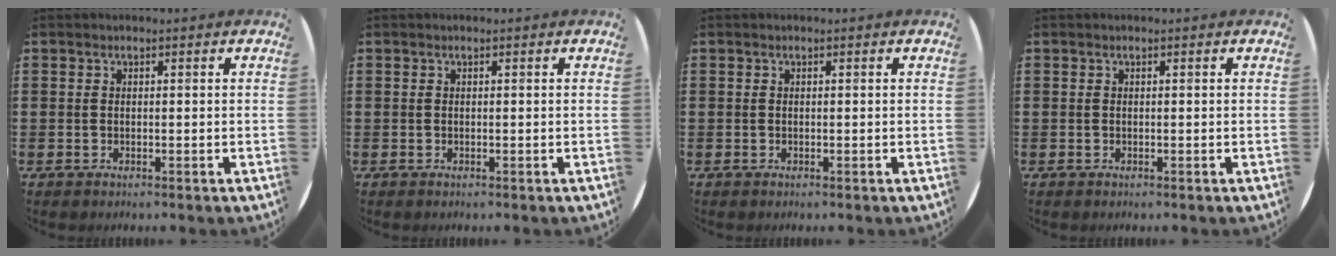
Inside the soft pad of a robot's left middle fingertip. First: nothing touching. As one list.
[{"total": 0.0}, {"total": 0.0}, {"total": 0.0}]